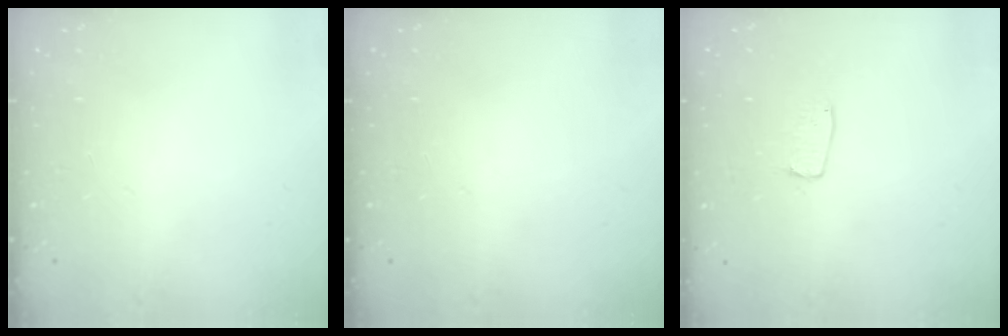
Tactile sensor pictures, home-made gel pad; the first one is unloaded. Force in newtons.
{"total": 0.0}
{"total": 4.5, "press": 4.5, "slide": 0.2}